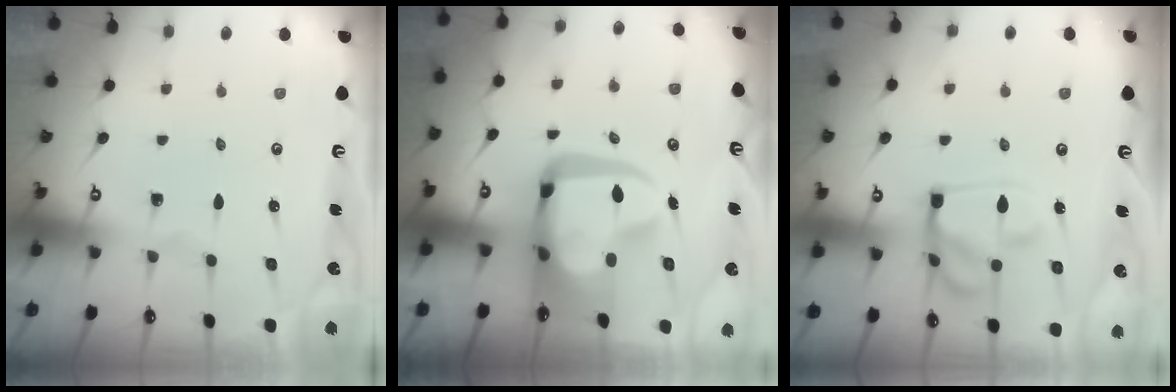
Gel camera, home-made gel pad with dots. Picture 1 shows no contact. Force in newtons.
{"total": 16.9, "press": 16.7, "slide": 2.7}
{"total": 13.3, "press": 13.2, "slide": 1.5}